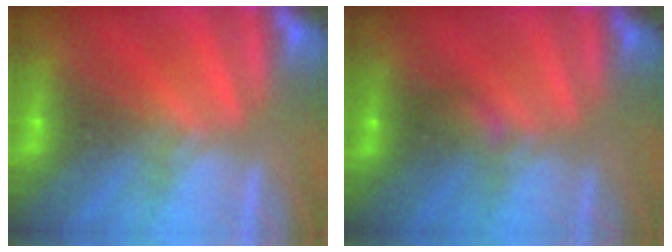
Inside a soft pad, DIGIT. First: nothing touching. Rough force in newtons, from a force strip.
{"total": 2.2}